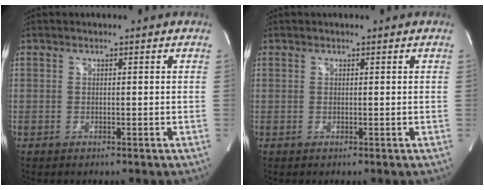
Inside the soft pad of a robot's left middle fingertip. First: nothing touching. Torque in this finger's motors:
{"motor_torque": [1.20, -0.94, 0.00, -0.05]}